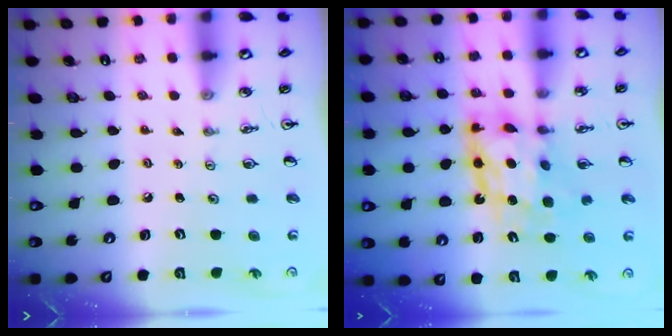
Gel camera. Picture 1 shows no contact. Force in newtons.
{"total": 11.3, "press": 11.3, "slide": 1.2}